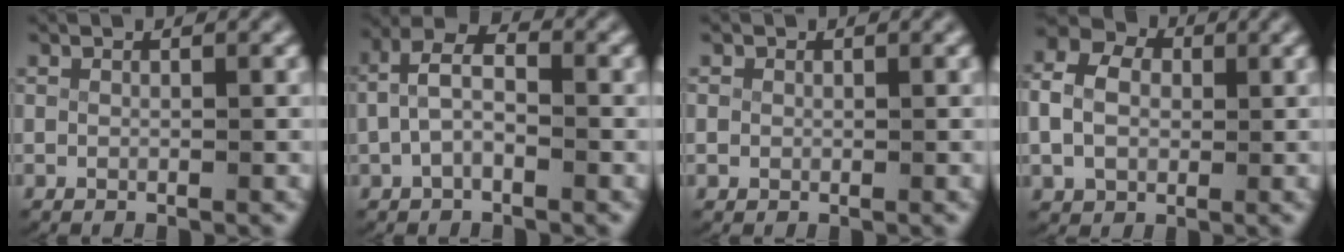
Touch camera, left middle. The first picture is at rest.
{"total": 3.9, "force": [0.0, 2.3, 3.2], "torque": [-0.057, -0.003, -0.003]}
{"total": 1.3, "force": [0.1, 1.2, 0.2], "torque": [-0.016, -0.009, 0.006]}
{"total": 6.8, "force": [0.9, 5.6, 3.7], "torque": [-0.080, 0.009, 0.007]}